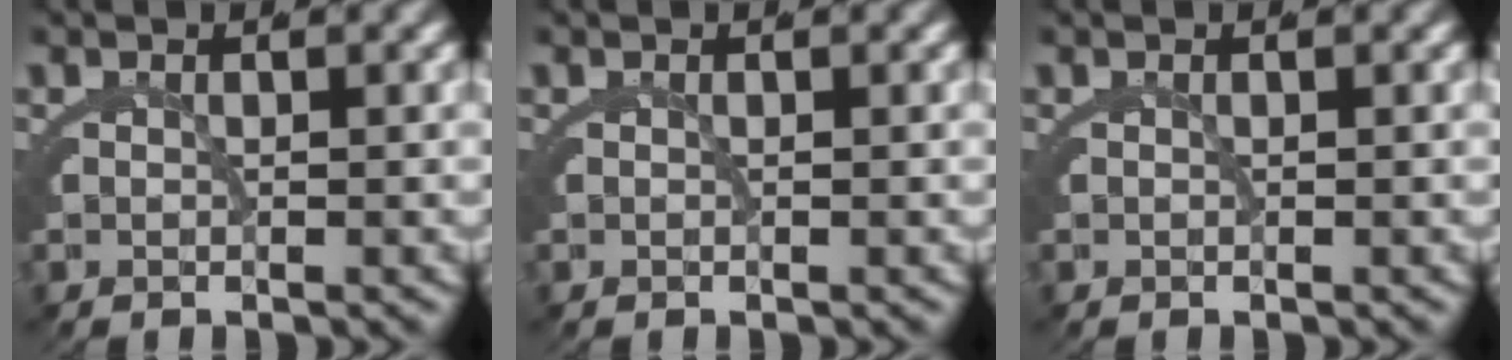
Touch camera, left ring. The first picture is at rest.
{"total": 0.0}
{"total": 0.0}